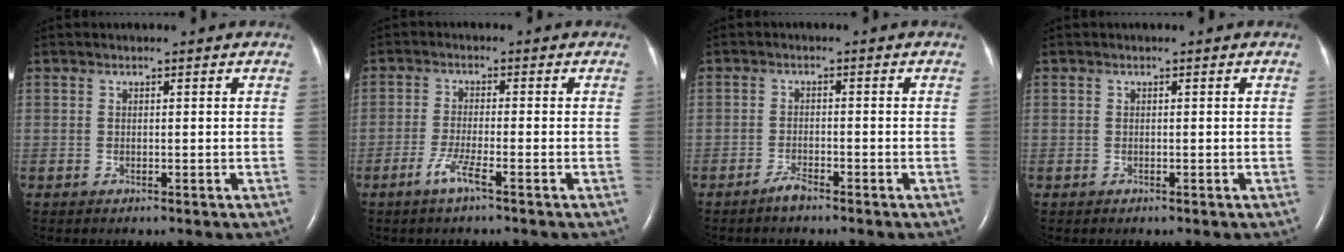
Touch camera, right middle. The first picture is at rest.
{"total": 3.6, "force": [-2.2, -0.1, 2.8], "torque": [-0.065, -0.007, -0.047]}
{"total": 2.0, "force": [-1.8, 0.2, 0.9], "torque": [-0.024, -0.003, -0.033]}
{"total": 0.0}